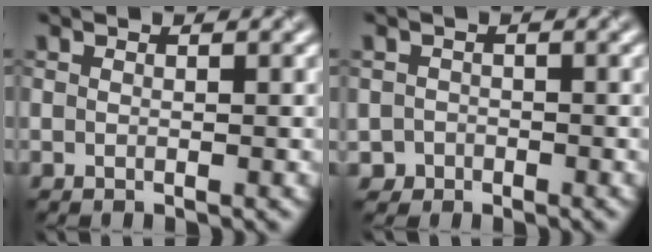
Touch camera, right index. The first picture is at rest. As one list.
[{"total": 1.8, "force": [-1.0, 1.4, -0.2], "torque": [0.018, 0.006, -0.019]}]